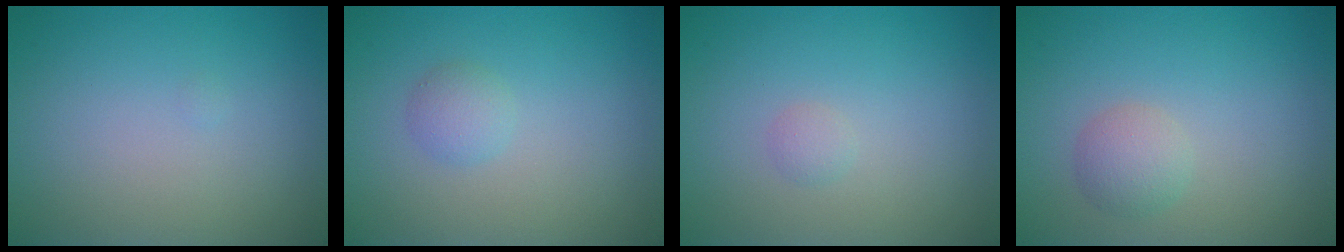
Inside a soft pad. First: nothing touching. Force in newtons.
{"total": 1.4, "press": 1.4, "slide": 0.0}
{"total": 0.7, "press": 0.7, "slide": 0.1}
{"total": 2.0, "press": 2.0, "slide": 0.1}